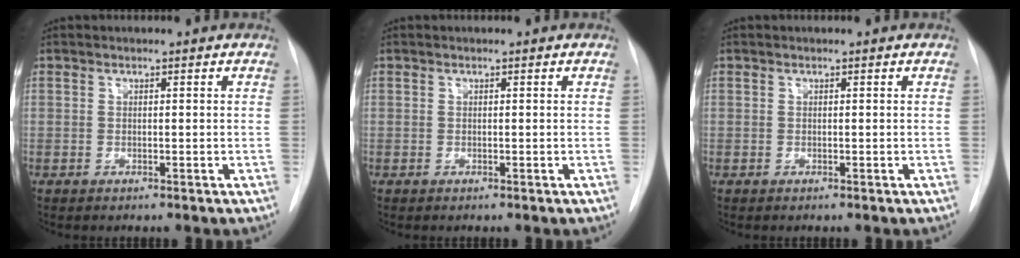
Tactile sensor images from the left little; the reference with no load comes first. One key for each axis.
{"total": 0.0}
{"total": 0.0}